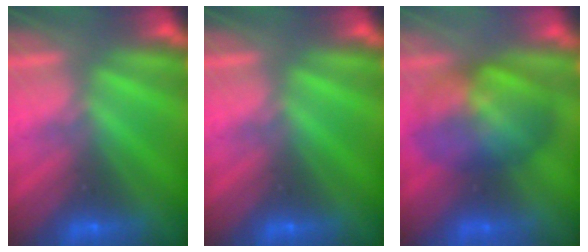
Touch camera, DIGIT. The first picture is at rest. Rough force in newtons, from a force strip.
{"total": 0.0}
{"total": 7.0}